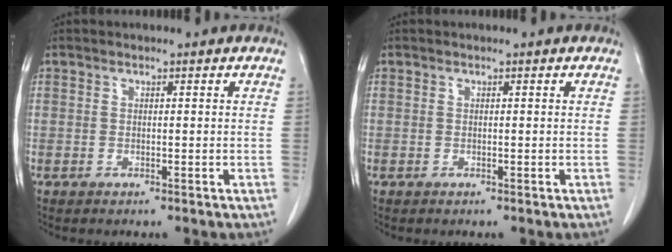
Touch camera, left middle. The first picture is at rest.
{"total": 0.0}